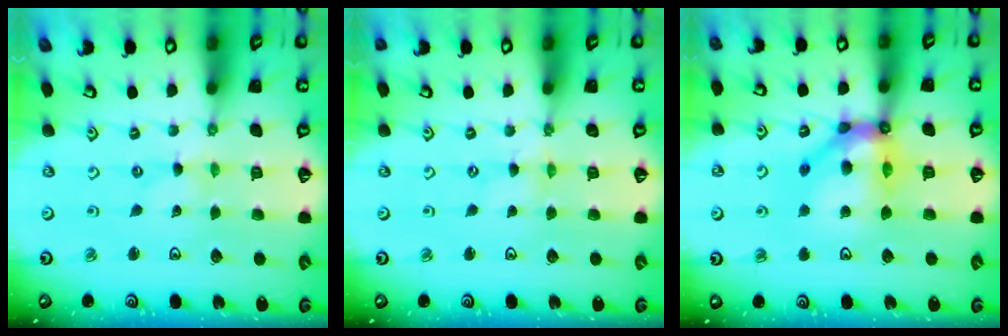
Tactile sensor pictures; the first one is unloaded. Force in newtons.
{"total": 0.0}
{"total": 13.6, "press": 13.6, "slide": 1.4}